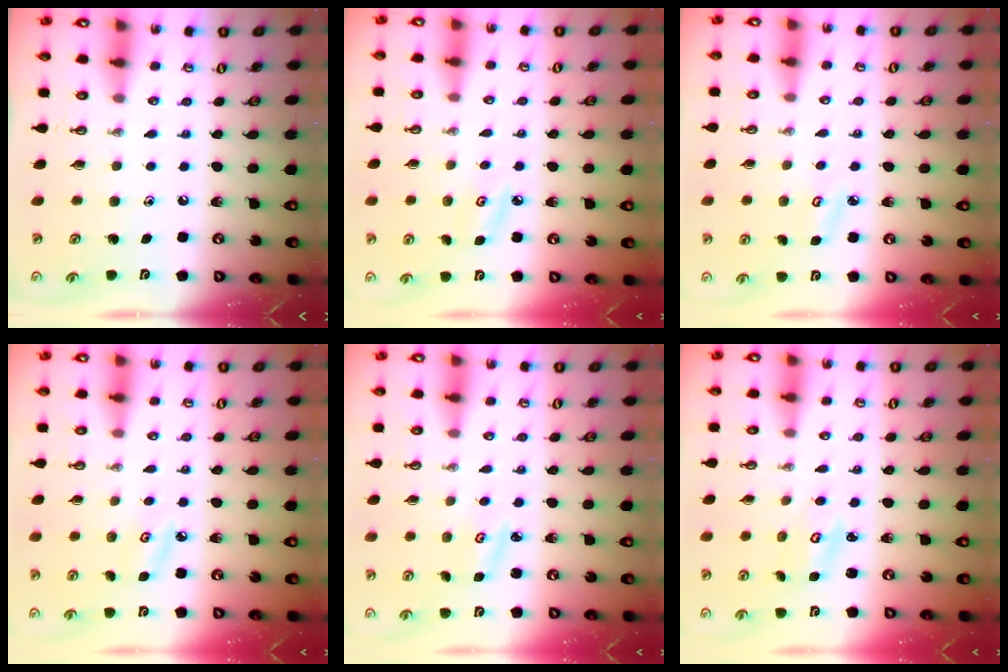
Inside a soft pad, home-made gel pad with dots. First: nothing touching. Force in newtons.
{"total": 4.4, "press": 4.3, "slide": 0.5}
{"total": 3.6, "press": 3.6, "slide": 0.3}
{"total": 4.4, "press": 4.3, "slide": 0.5}
{"total": 3.0, "press": 3.0, "slide": 0.4}
{"total": 3.8, "press": 3.8, "slide": 0.5}